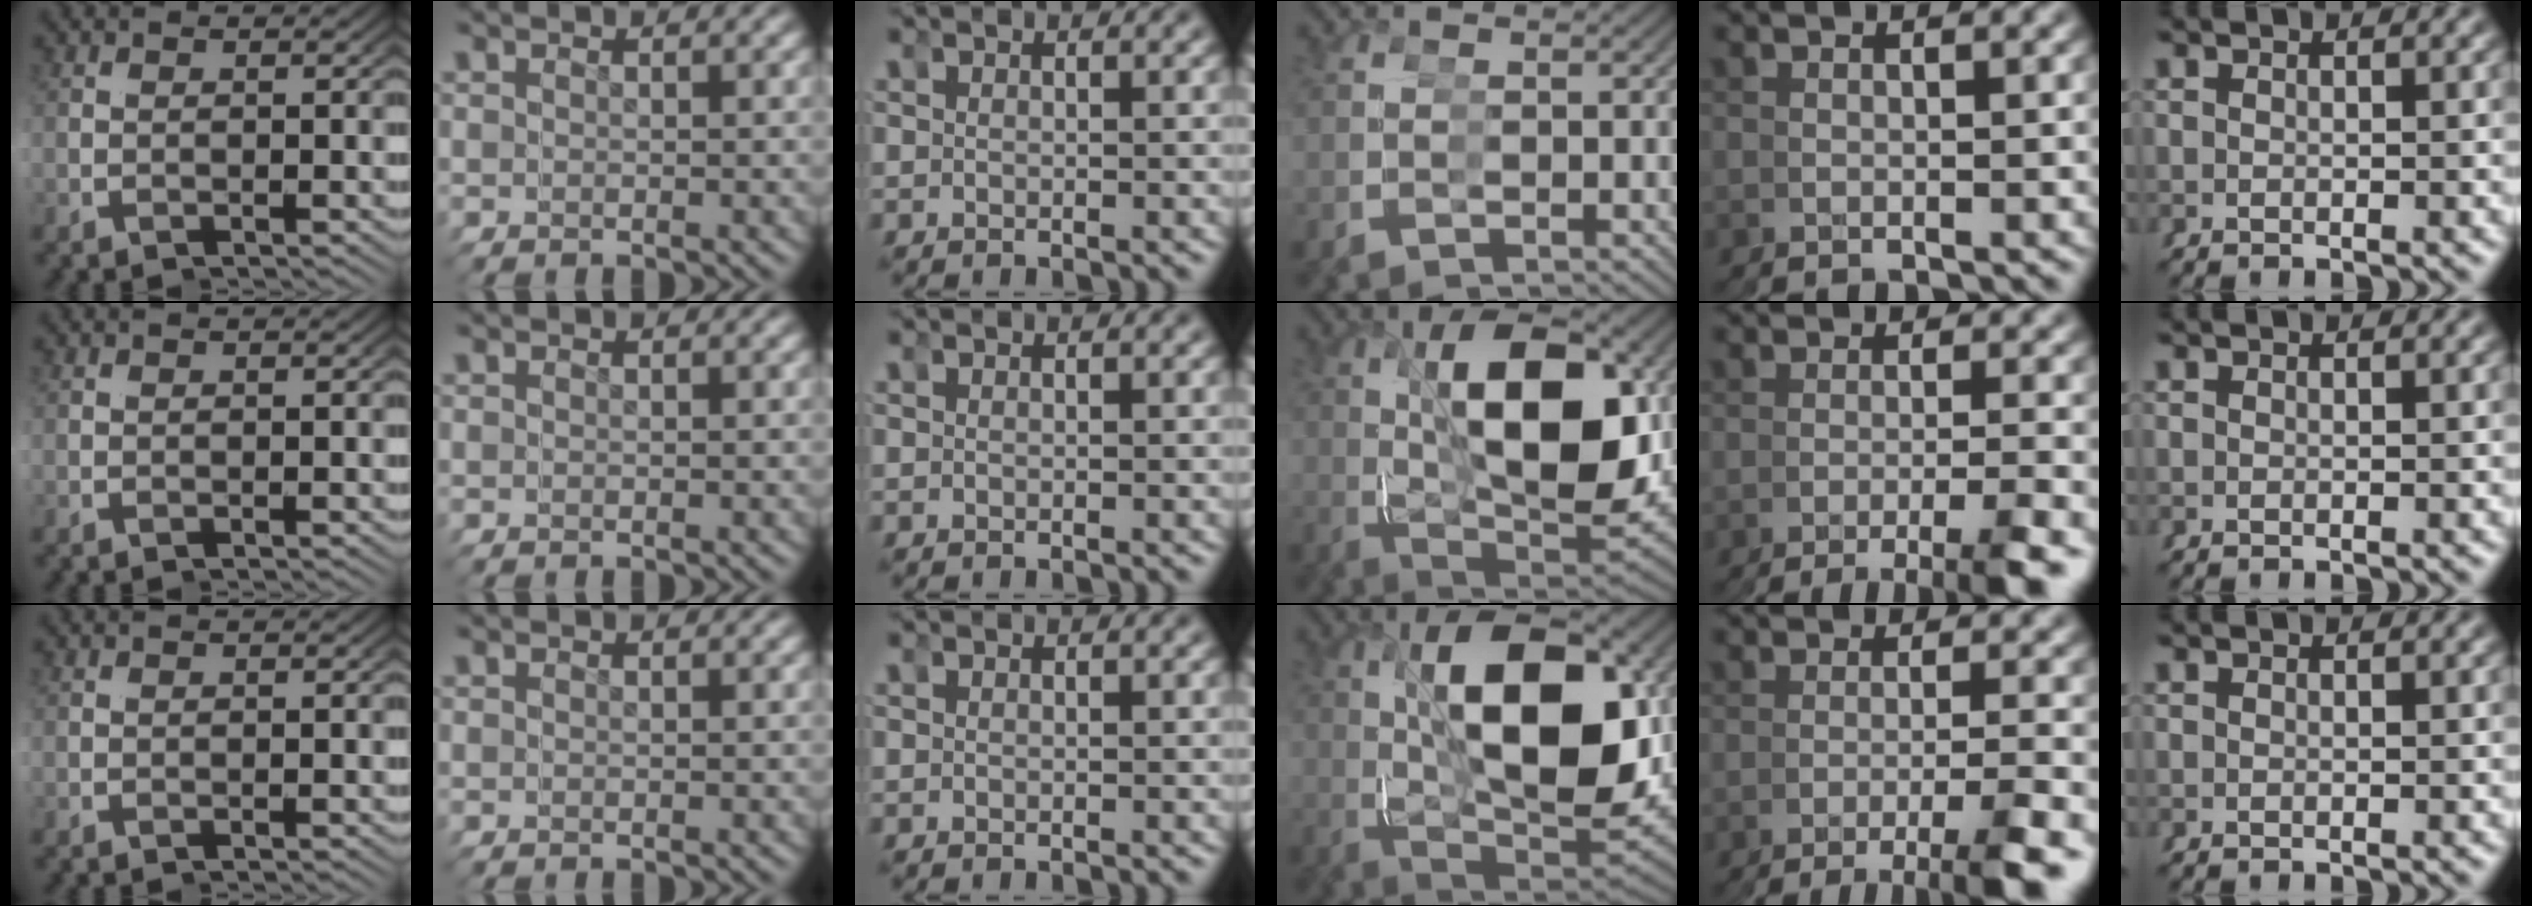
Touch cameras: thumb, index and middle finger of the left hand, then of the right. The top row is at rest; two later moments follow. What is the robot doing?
{"motion": "grasp_and_lifting", "object": "toy banana"}